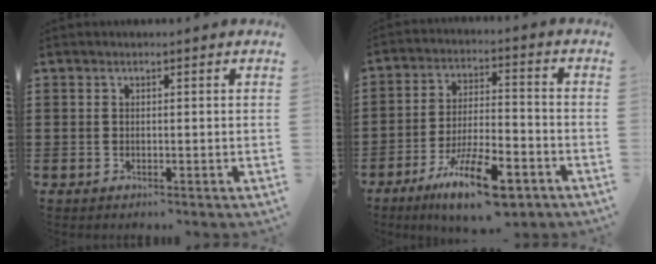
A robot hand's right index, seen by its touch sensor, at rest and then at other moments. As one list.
[{"total": 12.5, "force": [-7.7, 3.6, 9.2], "torque": [-0.172, 0.021, -0.138]}]